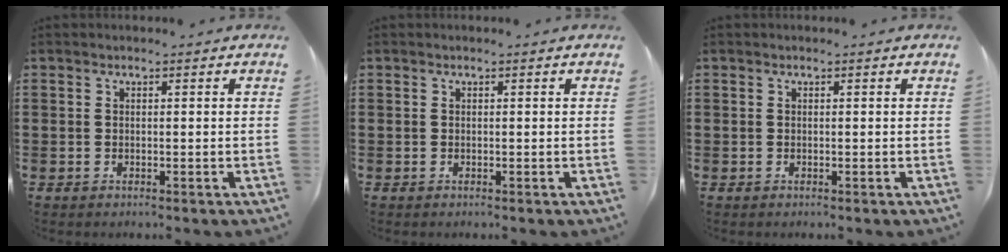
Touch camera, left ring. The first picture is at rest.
{"total": 0.0}
{"total": 0.0}